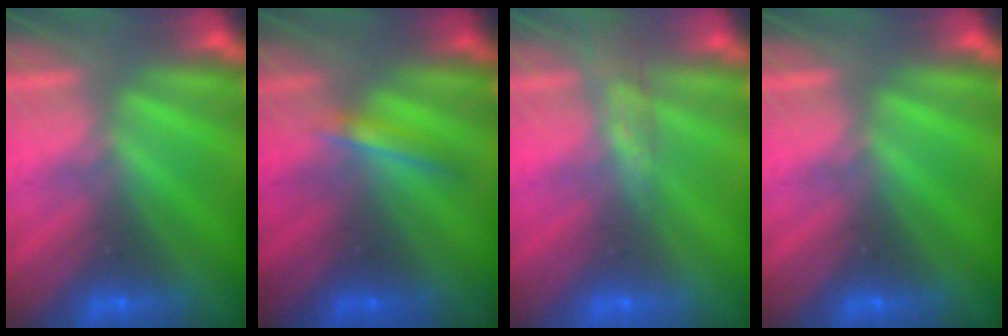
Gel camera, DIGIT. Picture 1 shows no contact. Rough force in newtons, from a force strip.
{"total": 1.6}
{"total": 2.9}
{"total": 0.0}